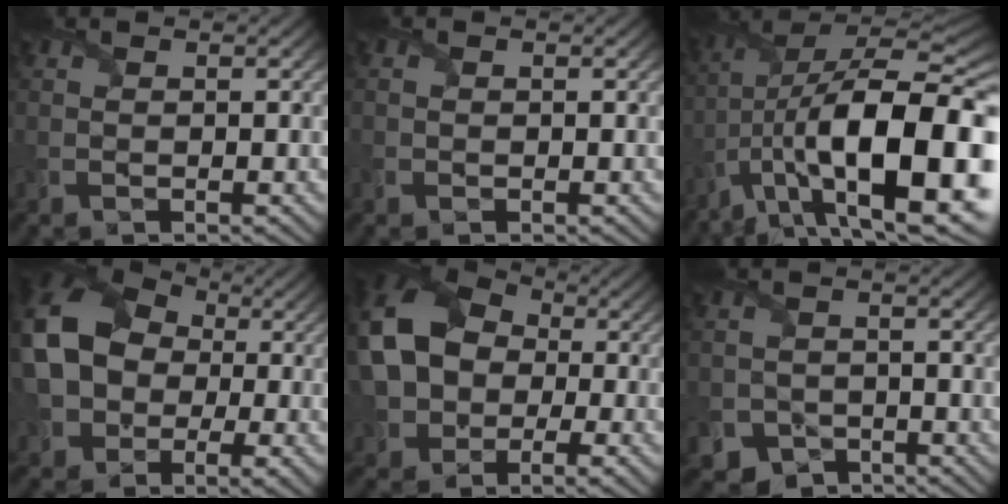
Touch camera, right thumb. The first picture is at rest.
{"total": 0.5, "force": [-0.4, 0.3, -0.1], "torque": [0.001, -0.003, -0.008]}
{"total": 18.7, "force": [-5.9, 7.7, 16.0], "torque": [-0.276, -0.011, -0.095]}
{"total": 16.8, "force": [0.4, 13.4, 10.2], "torque": [-0.250, -0.019, -0.001]}
{"total": 15.1, "force": [-0.1, 11.6, 9.7], "torque": [-0.226, -0.017, -0.008]}
{"total": 4.1, "force": [-2.9, 2.9, 0.5], "torque": [-0.002, -0.006, -0.053]}